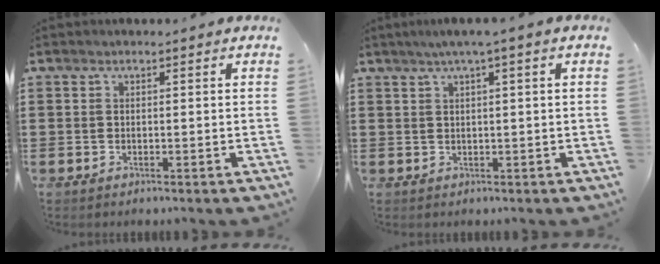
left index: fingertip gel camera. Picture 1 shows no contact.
{"total": 1.9, "force": [0.7, -0.3, 1.8], "torque": [-0.033, -0.003, 0.011]}